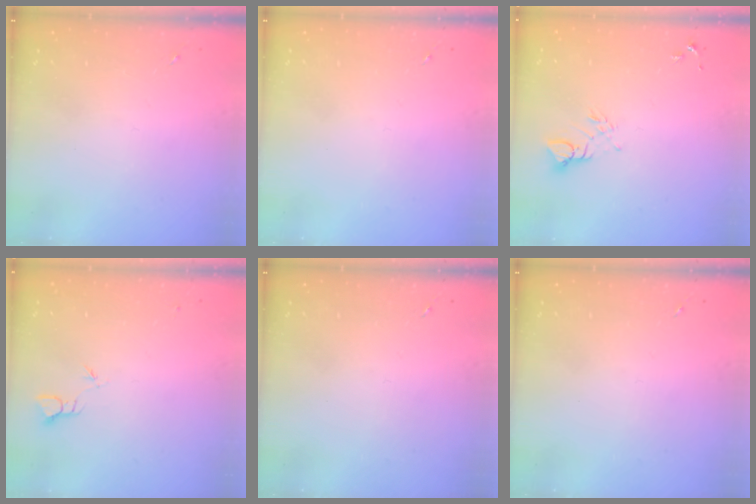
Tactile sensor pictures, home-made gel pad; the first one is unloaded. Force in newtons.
{"total": 0.0}
{"total": 4.8, "press": 4.8, "slide": 0.2}
{"total": 2.0, "press": 2.0, "slide": 0.1}
{"total": 0.0}
{"total": 0.0}